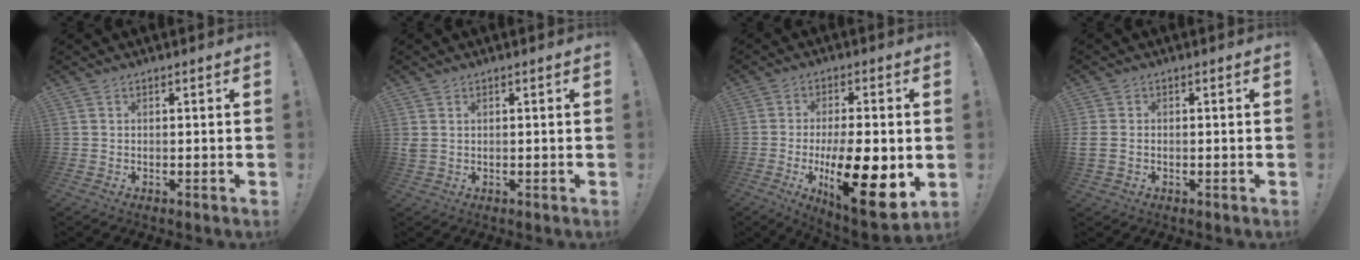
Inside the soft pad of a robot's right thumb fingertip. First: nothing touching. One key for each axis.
{"total": 1.7, "fx": 0.7, "fy": 1.1, "fz": 1.1, "tx": -0.024, "ty": 0.003, "tz": 0.014}
{"total": 18.8, "fx": -4.0, "fy": 6.1, "fz": 17.3, "tx": -0.291, "ty": 0.002, "tz": -0.057}
{"total": 2.2, "fx": -0.5, "fy": 1.5, "fz": 1.6, "tx": -0.034, "ty": 0.009, "tz": -0.004}